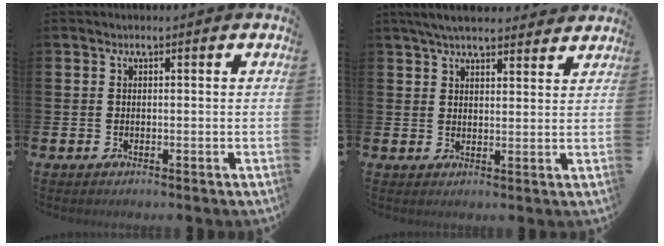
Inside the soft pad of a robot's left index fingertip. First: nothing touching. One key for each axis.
{"total": 5.0, "fx": 4.6, "fy": 0.9, "fz": 1.5, "tx": -0.040, "ty": -0.013, "tz": 0.086}